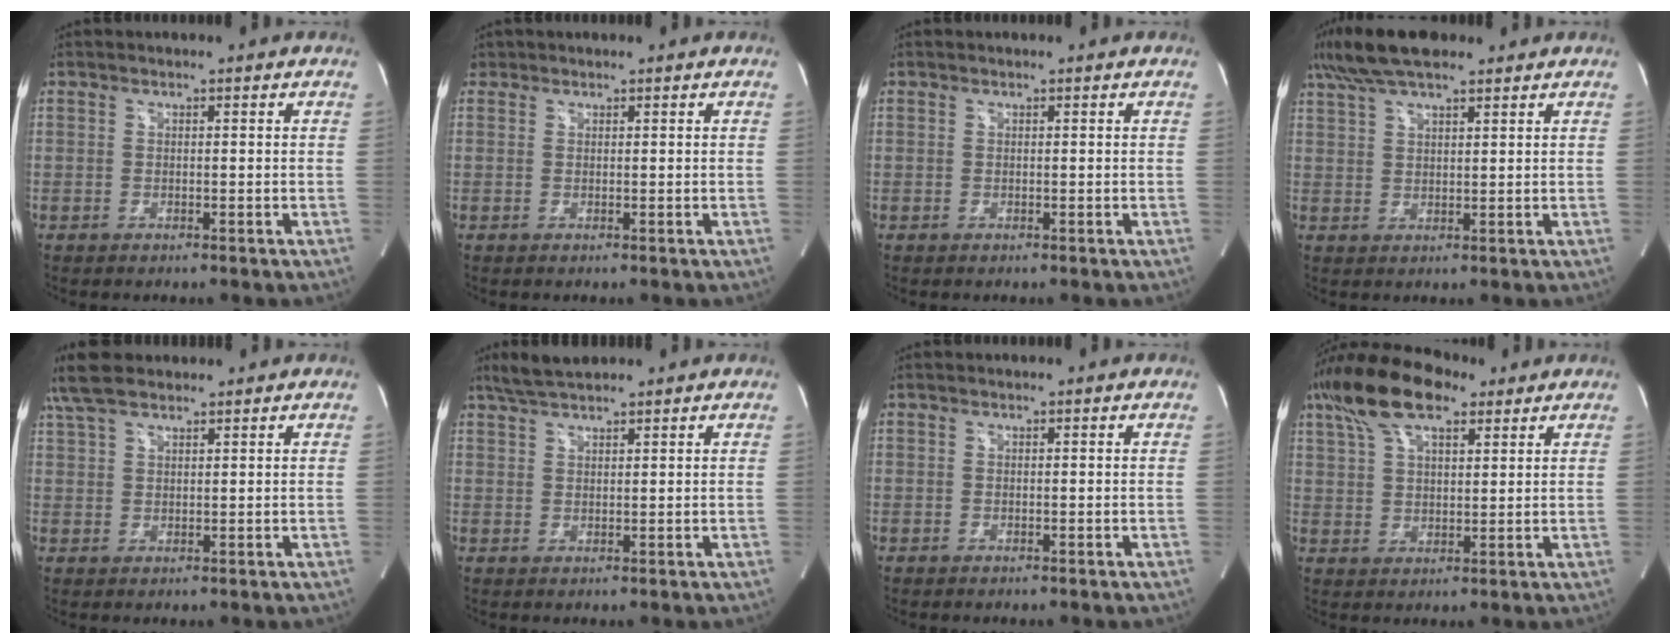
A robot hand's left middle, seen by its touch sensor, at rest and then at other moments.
{"total": 0.8, "force": [0.6, 0.6, 0.0], "torque": [0.003, 0.002, 0.009]}
{"total": 0.0}
{"total": 9.9, "force": [7.6, 2.5, 5.8], "torque": [-0.114, 0.034, 0.138]}
{"total": 7.4, "force": [5.9, 2.3, 3.7], "torque": [-0.086, 0.028, 0.119]}
{"total": 4.6, "force": [4.0, 0.7, 2.1], "torque": [-0.049, 0.017, 0.078]}
{"total": 0.0}
{"total": 13.0, "force": [8.5, 5.0, 8.6], "torque": [-0.177, 0.039, 0.157]}